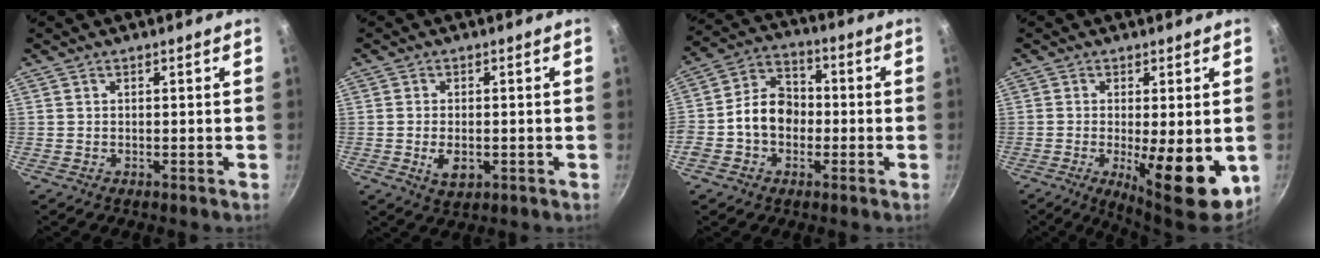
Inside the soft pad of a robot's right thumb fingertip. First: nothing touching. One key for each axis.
{"total": 4.5, "fx": -1.0, "fy": 2.7, "fz": 3.5, "tx": -0.059, "ty": -0.001, "tz": -0.013}
{"total": 9.9, "fx": -1.5, "fy": 7.7, "fz": 6.0, "tx": -0.064, "ty": 0.033, "tz": -0.041}
{"total": 13.3, "fx": -2.9, "fy": 4.2, "fz": 12.2, "tx": -0.158, "ty": -0.009, "tz": -0.029}